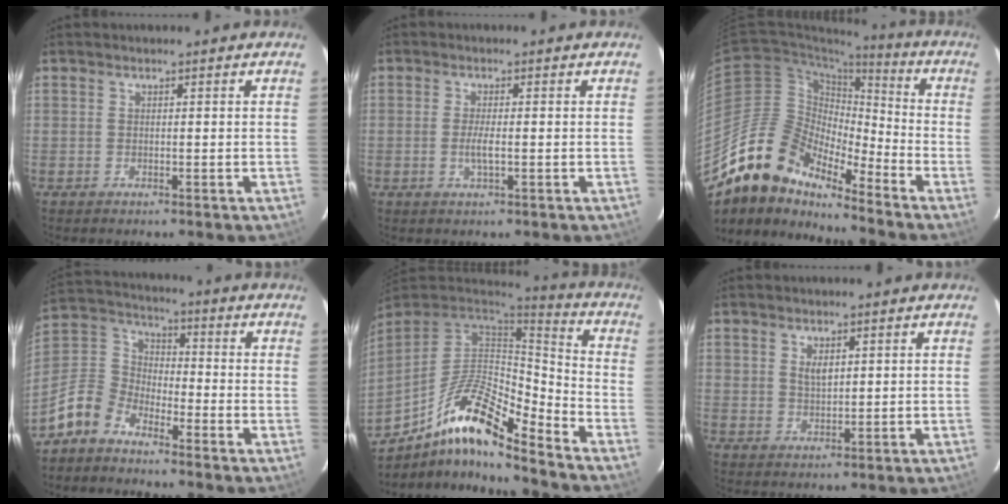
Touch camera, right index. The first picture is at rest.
{"total": 2.5, "force": [-0.6, 0.3, 2.4], "torque": [-0.048, -0.007, -0.010]}
{"total": 17.2, "force": [-14.7, 6.0, 6.5], "torque": [-0.109, 0.007, -0.279]}
{"total": 9.6, "force": [-6.8, 5.7, 3.7], "torque": [-0.097, 0.031, -0.151]}
{"total": 17.4, "force": [-11.5, 4.1, 12.3], "torque": [-0.232, -0.008, -0.223]}
{"total": 2.7, "force": [1.2, 1.6, 1.8], "torque": [-0.029, 0.001, 0.023]}